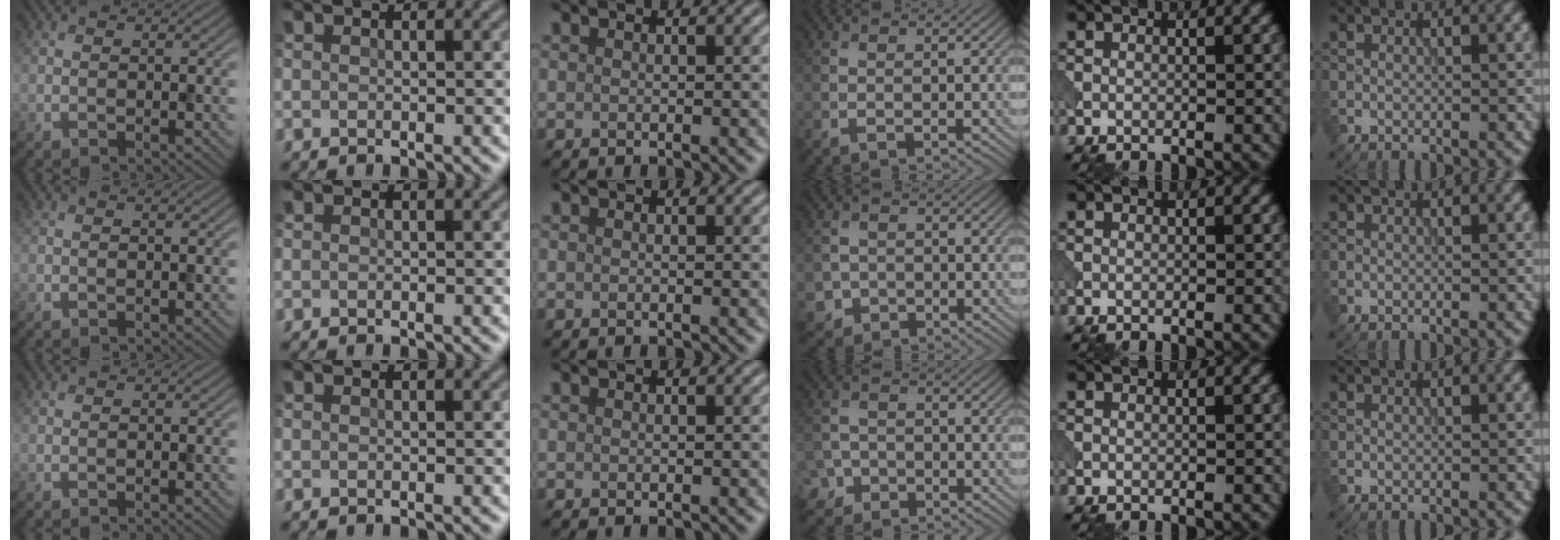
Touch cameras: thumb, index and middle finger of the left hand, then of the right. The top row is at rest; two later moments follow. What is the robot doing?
{"motion": "open", "object": "sandwich press"}